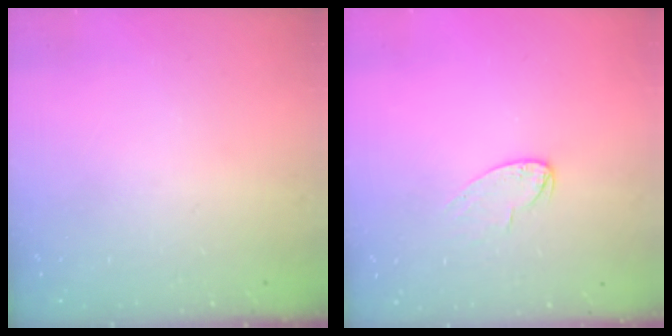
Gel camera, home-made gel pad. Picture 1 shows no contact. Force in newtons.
{"total": 6.4, "press": 6.4, "slide": 0.6}